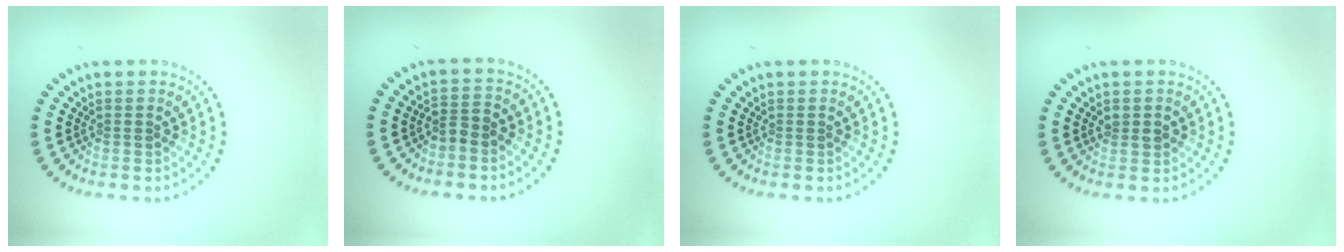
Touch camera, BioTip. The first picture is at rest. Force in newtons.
{"total": 1.6, "press": 1.3, "slide": 0.9}
{"total": 0.0}
{"total": 1.4, "press": 1.4, "slide": 0.2}